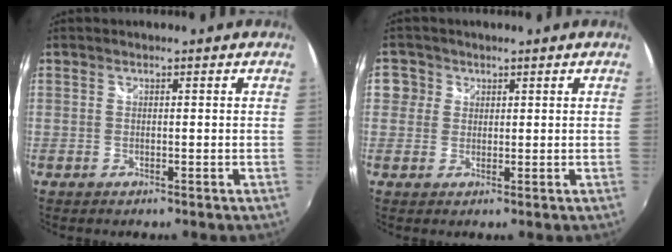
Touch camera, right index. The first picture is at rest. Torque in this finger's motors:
{"motor_torque": [0.00, 0.00, 0.01, 0.00]}